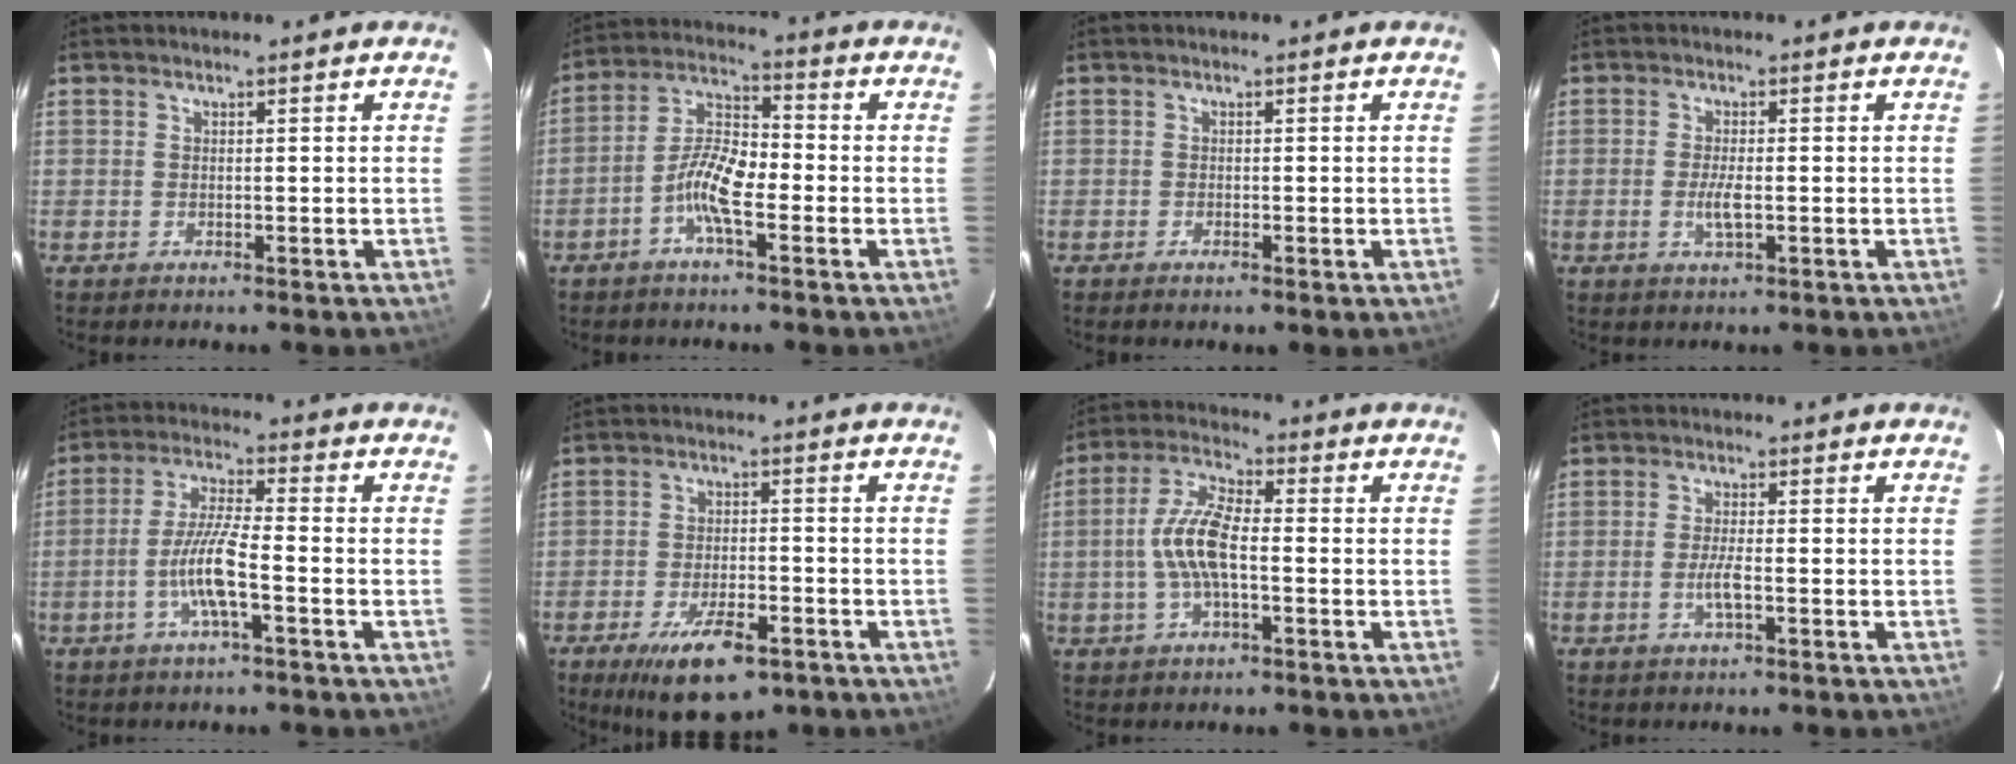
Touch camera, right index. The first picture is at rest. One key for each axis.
{"total": 7.9, "fx": -3.4, "fy": 2.3, "fz": 6.7, "tx": -0.141, "ty": 0.014, "tz": -0.071}
{"total": 0.9, "fx": -0.6, "fy": 0.2, "fz": 0.7, "tx": -0.015, "ty": -0.002, "tz": -0.011}
{"total": 3.2, "fx": -0.7, "fy": 0.9, "fz": 3.0, "tx": -0.059, "ty": -0.003, "tz": -0.011}
{"total": 7.7, "fx": -2.9, "fy": 0.5, "fz": 7.1, "tx": -0.145, "ty": 0.003, "tz": -0.055}
{"total": 11.7, "fx": -7.3, "fy": 4.4, "fz": 8.1, "tx": -0.161, "ty": -0.019, "tz": -0.113}
{"total": 8.8, "fx": -1.4, "fy": 3.0, "fz": 8.1, "tx": -0.169, "ty": 0.013, "tz": -0.029}
{"total": 3.1, "fx": -1.1, "fy": 0.3, "fz": 2.9, "tx": -0.055, "ty": -0.002, "tz": -0.019}